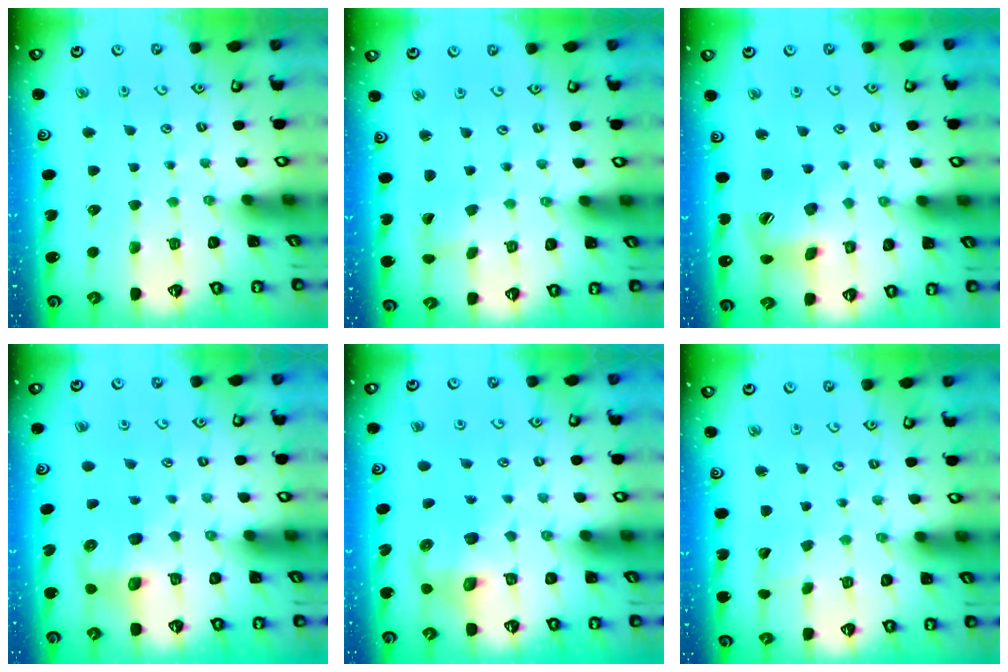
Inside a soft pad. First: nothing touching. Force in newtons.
{"total": 2.9, "press": 2.9, "slide": 0.3}
{"total": 13.7, "press": 13.6, "slide": 1.6}
{"total": 7.5, "press": 7.4, "slide": 1.0}
{"total": 8.9, "press": 8.8, "slide": 1.4}
{"total": 1.8, "press": 1.8, "slide": 0.1}